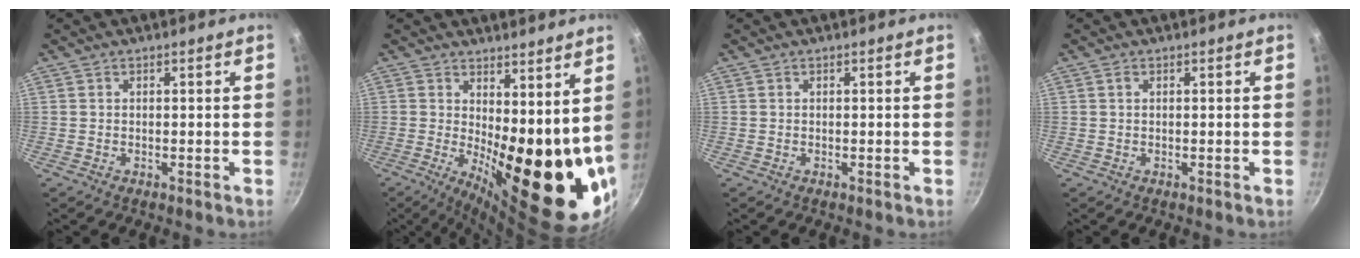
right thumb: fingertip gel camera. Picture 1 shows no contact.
{"total": 19.0, "force": [3.1, 7.5, 17.1], "torque": [-0.194, -0.051, 0.060]}
{"total": 0.0}
{"total": 0.6, "force": [0.2, 0.3, 0.4], "torque": [-0.009, 0.002, 0.003]}